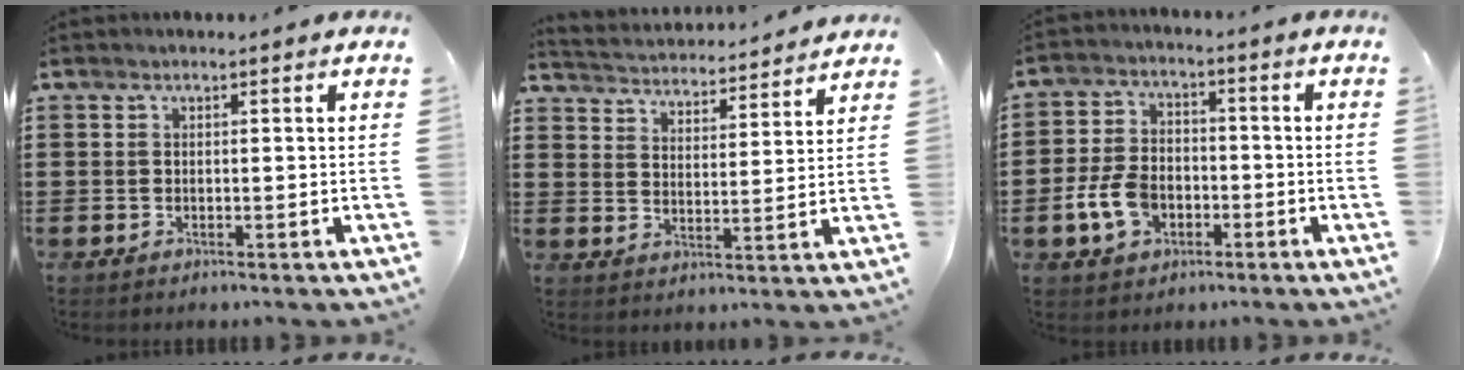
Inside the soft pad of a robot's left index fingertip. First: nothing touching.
{"total": 3.7, "force": [3.6, -0.2, -0.5], "torque": [-0.015, -0.033, 0.057]}
{"total": 7.4, "force": [-2.6, 4.9, 4.8], "torque": [-0.118, 0.006, -0.053]}